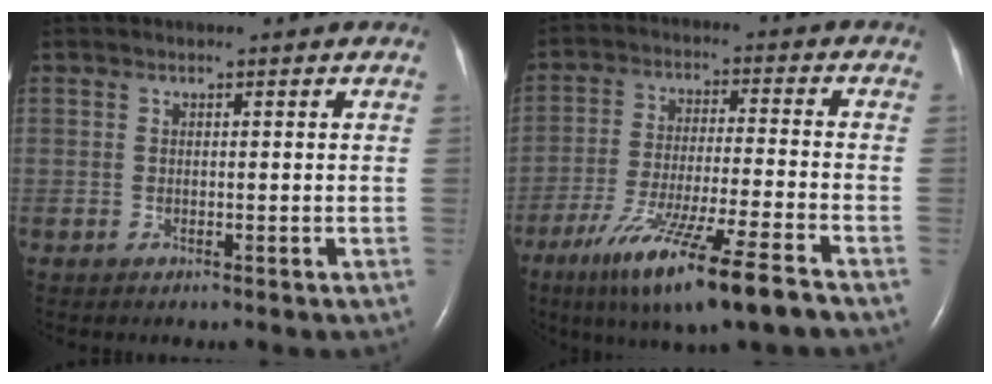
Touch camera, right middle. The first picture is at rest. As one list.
[{"total": 14.9, "force": [-9.8, 0.1, 11.3], "torque": [-0.208, -0.045, -0.170]}]